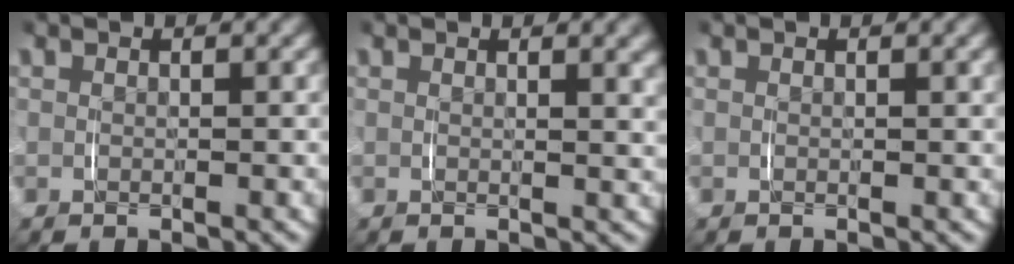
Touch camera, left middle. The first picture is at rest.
{"total": 2.0, "force": [1.3, 0.2, 1.5], "torque": [-0.010, 0.006, 0.016]}
{"total": 0.7, "force": [0.4, 0.0, 0.5], "torque": [-0.006, 0.003, 0.005]}